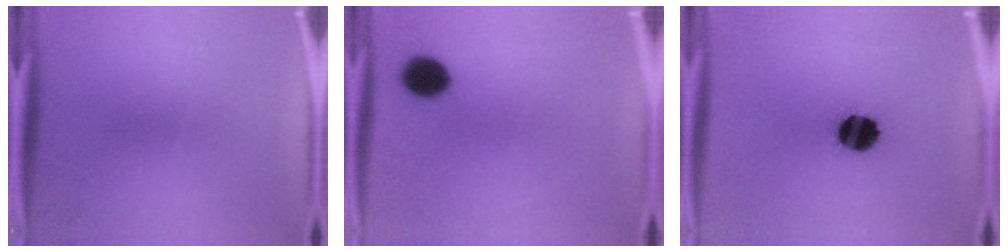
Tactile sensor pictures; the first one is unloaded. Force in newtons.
{"total": 7.2}
{"total": 11.2}